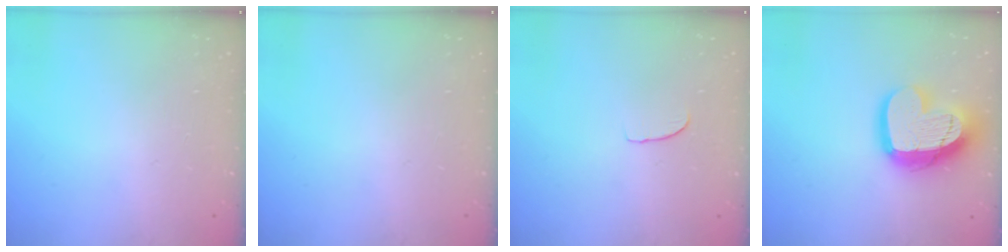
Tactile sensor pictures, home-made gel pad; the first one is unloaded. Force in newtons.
{"total": 0.0}
{"total": 4.2, "press": 4.2, "slide": 0.4}
{"total": 19.3, "press": 19.2, "slide": 1.7}